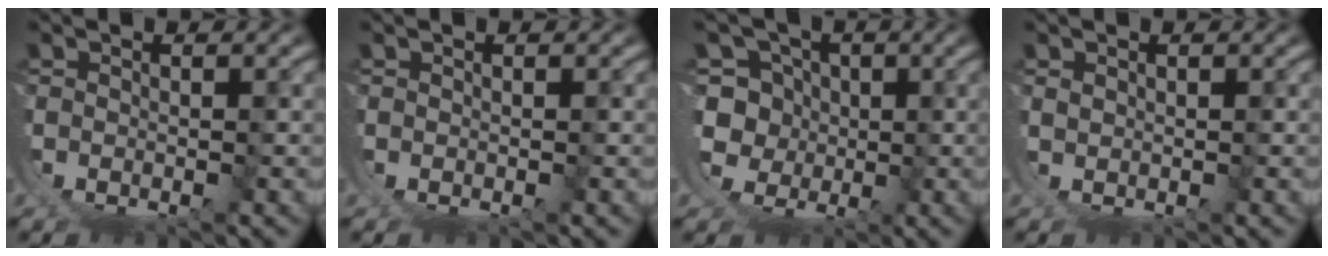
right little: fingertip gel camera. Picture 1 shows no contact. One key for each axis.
{"total": 0.0}
{"total": 11.1, "fx": -0.5, "fy": 10.0, "fz": 4.8, "tx": -0.125, "ty": -0.054, "tz": -0.002}
{"total": 1.6, "fx": 1.0, "fy": -1.2, "fz": -0.4, "tx": 0.014, "ty": 0.004, "tz": 0.025}